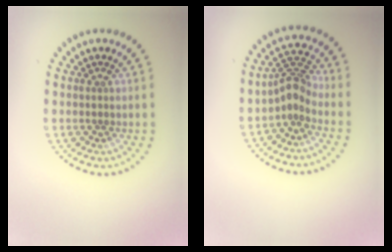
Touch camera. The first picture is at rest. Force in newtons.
{"total": 2.6, "press": 1.8, "slide": 1.9}